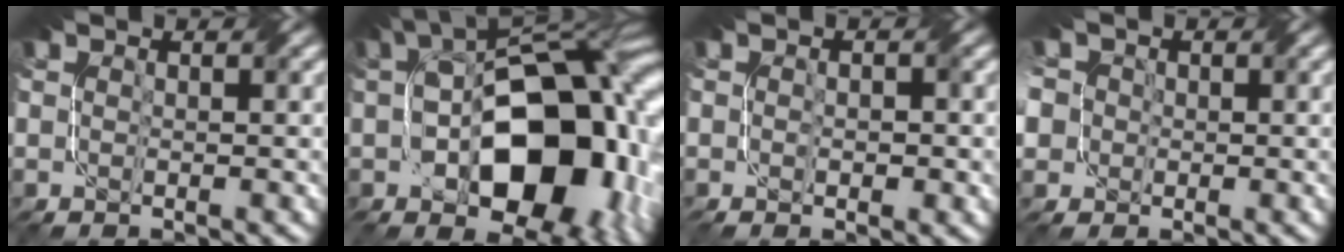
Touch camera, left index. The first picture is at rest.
{"total": 17.7, "force": [-0.8, 10.4, 14.3], "torque": [-0.187, 0.007, -0.011]}
{"total": 2.2, "force": [-0.5, 1.0, 1.9], "torque": [-0.026, 0.000, 0.001]}
{"total": 7.0, "force": [0.3, 6.3, 2.9], "torque": [-0.071, 0.031, -0.036]}